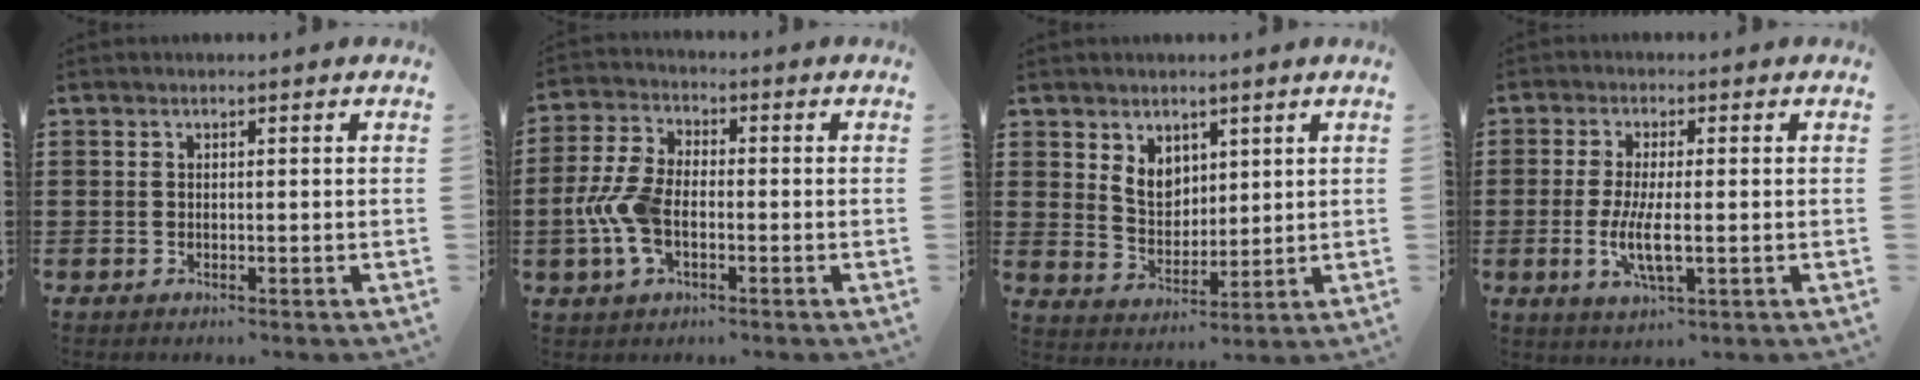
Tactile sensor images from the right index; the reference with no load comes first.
{"total": 7.5, "force": [-1.8, 4.2, 6.0], "torque": [-0.152, -0.004, -0.042]}
{"total": 5.2, "force": [2.6, 3.9, 2.3], "torque": [-0.052, 0.008, 0.046]}
{"total": 5.9, "force": [-1.1, 1.6, 5.6], "torque": [-0.117, -0.008, -0.023]}